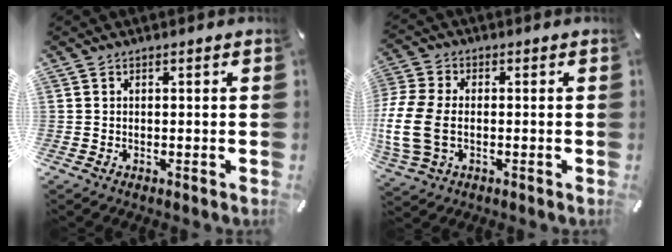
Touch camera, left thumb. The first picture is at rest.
{"total": 11.5, "force": [-1.4, 7.9, 8.2], "torque": [-0.194, -0.002, -0.024]}